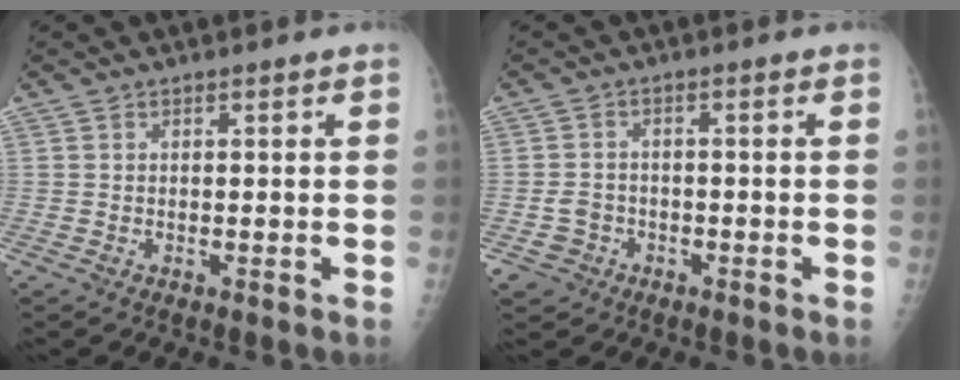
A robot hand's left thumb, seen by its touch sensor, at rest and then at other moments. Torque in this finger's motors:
{"motor_torque": [-0.02, 0.02, 0.09, 0.08, 0.00]}